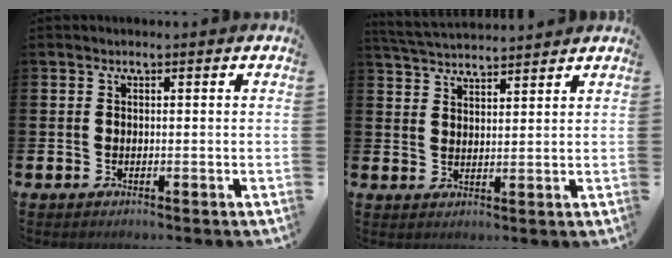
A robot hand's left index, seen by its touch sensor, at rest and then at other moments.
{"total": 4.1, "force": [4.1, 0.3, 0.2], "torque": [-0.014, -0.023, 0.074]}